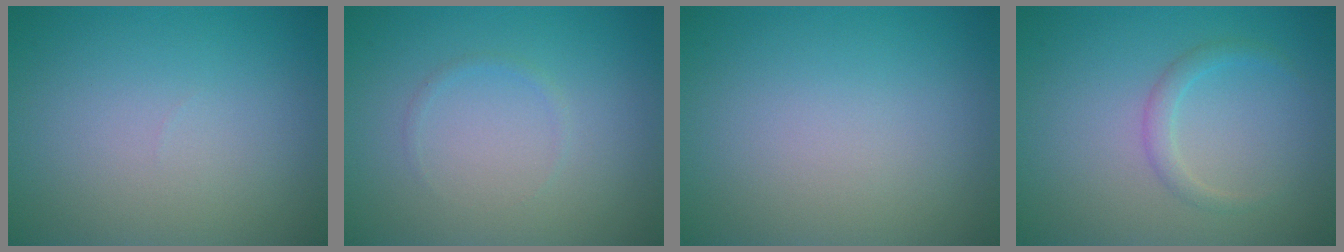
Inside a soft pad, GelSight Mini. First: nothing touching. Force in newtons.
{"total": 0.5, "press": 0.5, "slide": 0.0}
{"total": 0.0}
{"total": 1.4, "press": 1.4, "slide": 0.1}